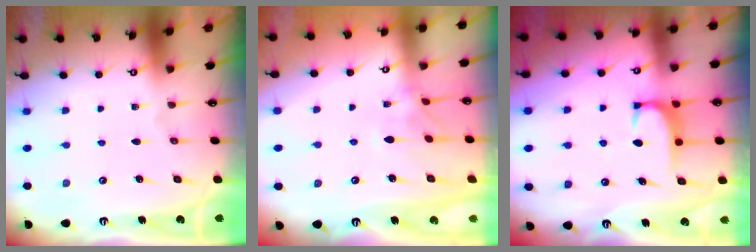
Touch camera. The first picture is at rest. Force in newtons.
{"total": 0.9, "press": 0.1, "slide": 0.9}
{"total": 1.8, "press": 1.7, "slide": 0.4}